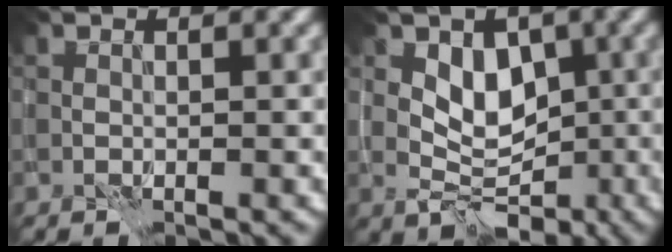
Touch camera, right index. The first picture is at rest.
{"total": 4.5, "force": [0.4, 3.5, 2.8], "torque": [-0.027, -0.002, 0.010]}